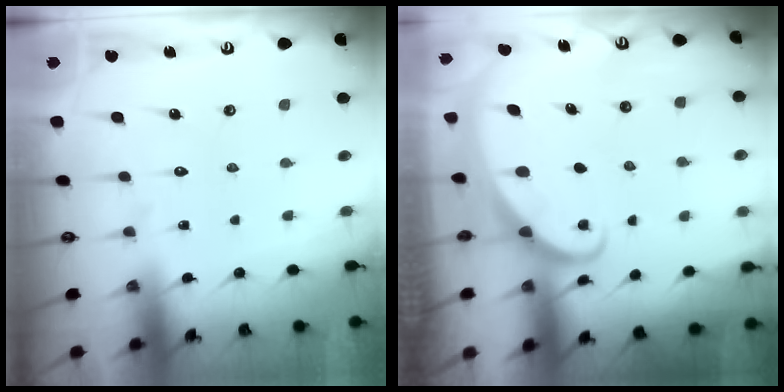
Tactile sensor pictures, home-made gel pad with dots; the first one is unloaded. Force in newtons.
{"total": 1.7, "press": 1.7, "slide": 0.2}